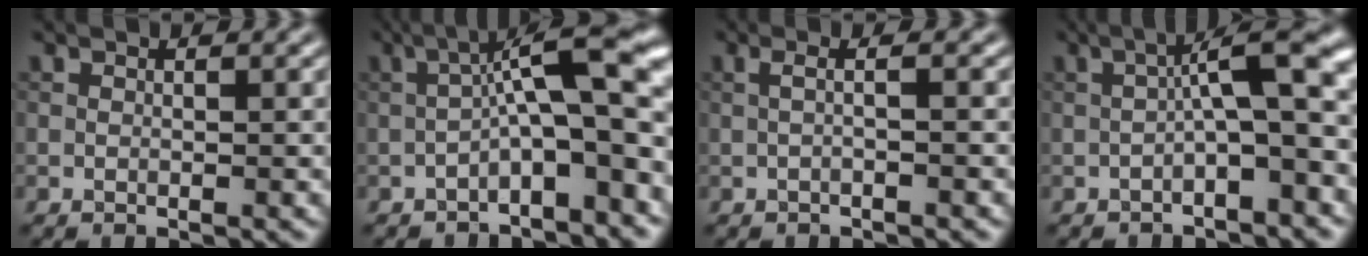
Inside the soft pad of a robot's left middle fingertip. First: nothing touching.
{"total": 8.9, "force": [-1.8, 1.9, 8.5], "torque": [-0.126, 0.036, -0.039]}
{"total": 1.5, "force": [-0.1, 0.2, 1.4], "torque": [-0.028, 0.000, -0.009]}
{"total": 6.2, "force": [-0.8, 1.2, 6.0], "torque": [-0.090, 0.027, -0.021]}